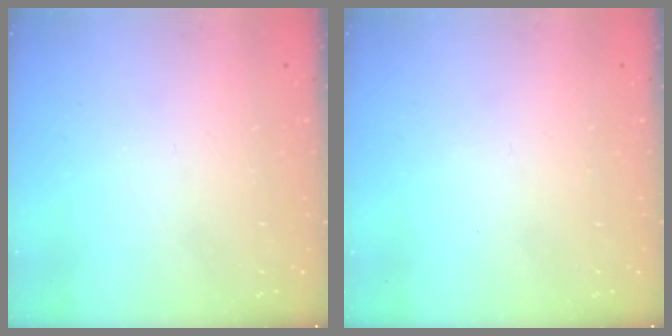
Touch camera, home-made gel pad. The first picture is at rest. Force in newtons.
{"total": 0.0}